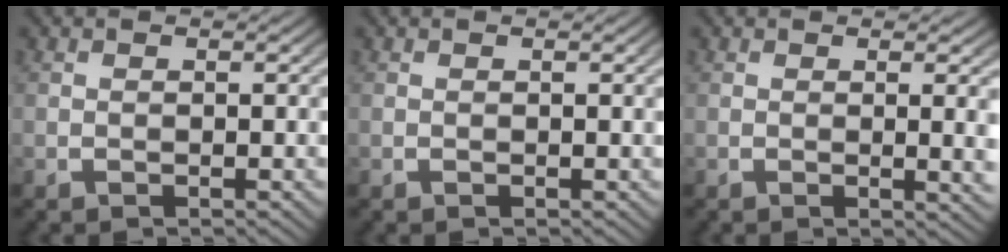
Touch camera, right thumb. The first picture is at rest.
{"total": 0.0}
{"total": 2.5, "force": [0.4, 0.3, 2.4], "torque": [-0.029, -0.003, 0.007]}